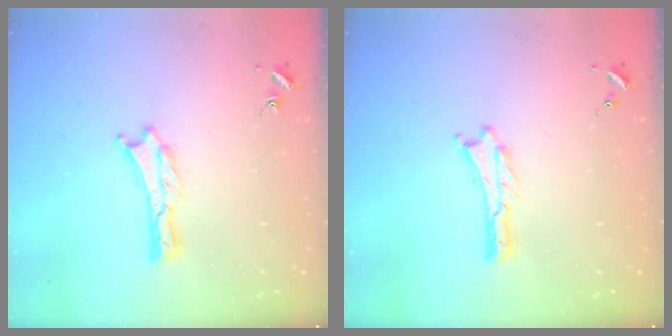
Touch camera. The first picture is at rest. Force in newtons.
{"total": 0.0}